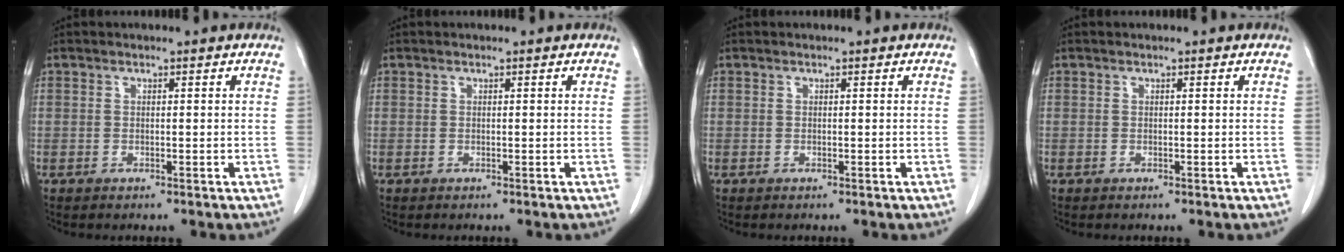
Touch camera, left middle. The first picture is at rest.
{"total": 0.0}
{"total": 0.0}
{"total": 0.0}